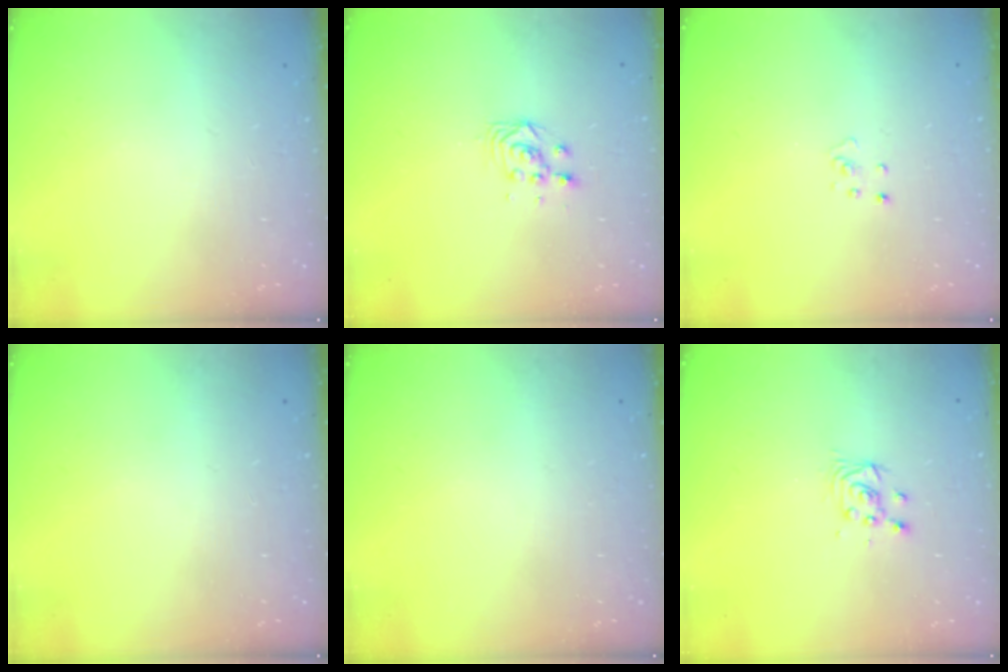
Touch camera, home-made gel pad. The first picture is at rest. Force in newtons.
{"total": 4.6, "press": 4.5, "slide": 0.2}
{"total": 2.3, "press": 2.3, "slide": 0.2}
{"total": 0.0}
{"total": 0.0}
{"total": 3.4, "press": 3.4, "slide": 0.4}